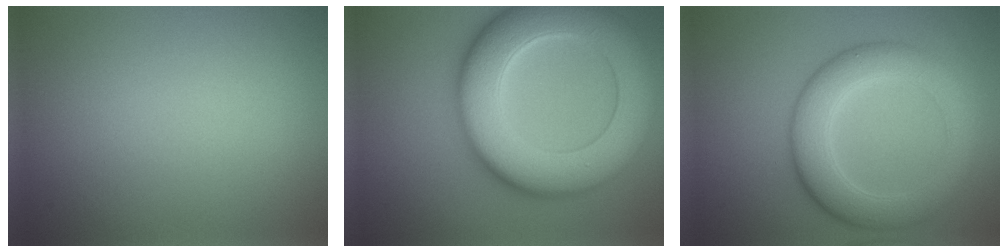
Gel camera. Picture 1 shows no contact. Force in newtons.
{"total": 12.0, "press": 12.0, "slide": 0.7}
{"total": 5.9, "press": 5.9, "slide": 0.1}